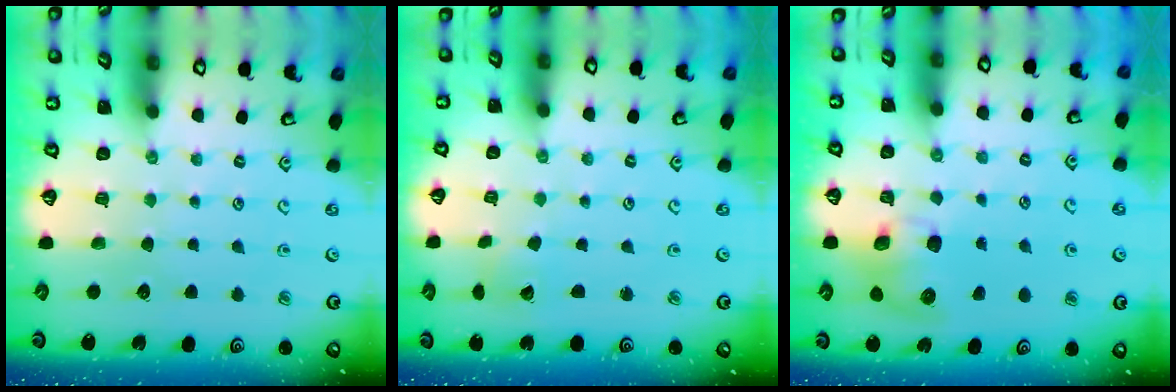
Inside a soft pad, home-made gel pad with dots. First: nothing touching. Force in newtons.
{"total": 2.5, "press": 2.4, "slide": 0.3}
{"total": 8.6, "press": 8.5, "slide": 1.1}